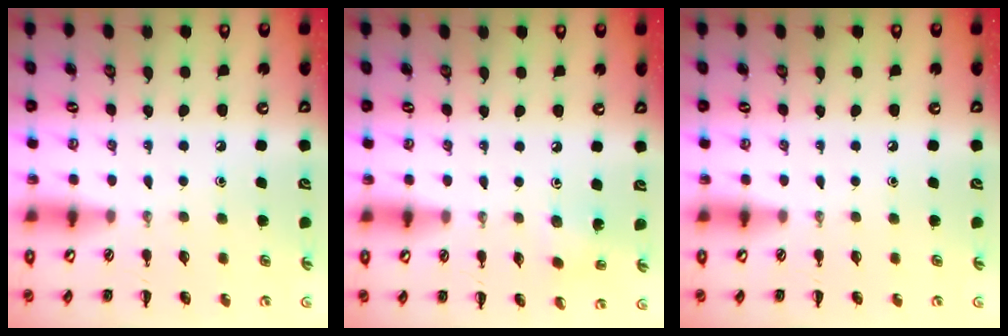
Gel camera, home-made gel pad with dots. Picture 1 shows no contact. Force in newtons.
{"total": 2.1, "press": 2.0, "slide": 0.8}
{"total": 0.0}